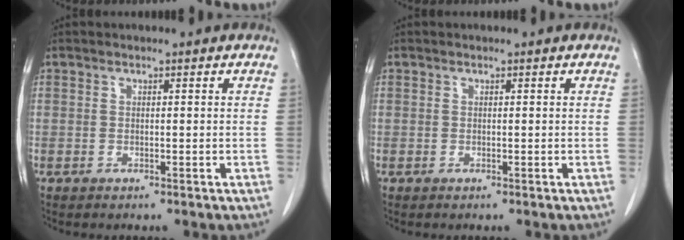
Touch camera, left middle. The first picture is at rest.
{"total": 0.0}